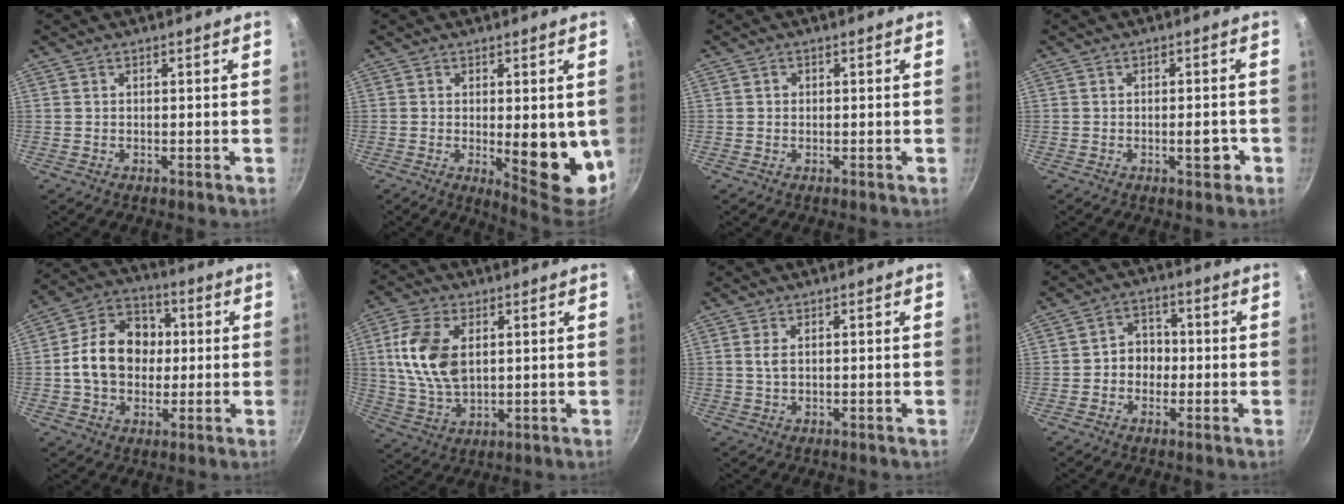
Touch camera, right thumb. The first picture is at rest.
{"total": 12.2, "force": [-0.9, 4.5, 11.3], "torque": [-0.115, -0.018, -0.001]}
{"total": 0.7, "force": [0.0, 0.7, 0.2], "torque": [0.001, 0.002, -0.001]}
{"total": 3.5, "force": [-1.3, 1.5, 2.9], "torque": [-0.022, 0.013, -0.018]}
{"total": 14.6, "force": [0.3, 11.5, 9.1], "torque": [-0.119, 0.027, -0.007]}
{"total": 13.1, "force": [2.6, 7.9, 10.1], "torque": [-0.187, -0.009, 0.053]}
{"total": 2.1, "force": [0.5, 1.1, 1.7], "torque": [-0.033, 0.000, 0.009]}
{"total": 5.7, "force": [-0.8, 4.9, 2.8], "torque": [-0.004, 0.019, -0.020]}